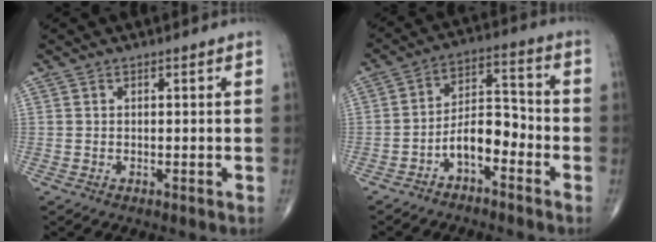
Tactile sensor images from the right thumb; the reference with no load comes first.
{"total": 7.9, "force": [-3.8, 3.9, 5.7], "torque": [-0.082, 0.053, -0.073]}